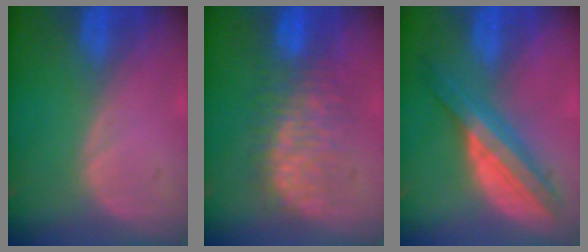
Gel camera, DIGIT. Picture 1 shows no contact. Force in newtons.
{"total": 7.8, "press": 7.8, "slide": 0.4}
{"total": 8.3, "press": 8.3, "slide": 0.6}